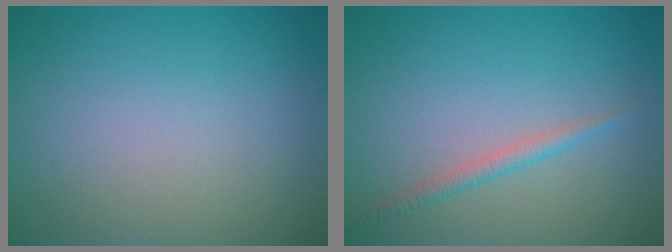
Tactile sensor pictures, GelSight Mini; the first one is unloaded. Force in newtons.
{"total": 1.3, "press": 1.3, "slide": 0.1}